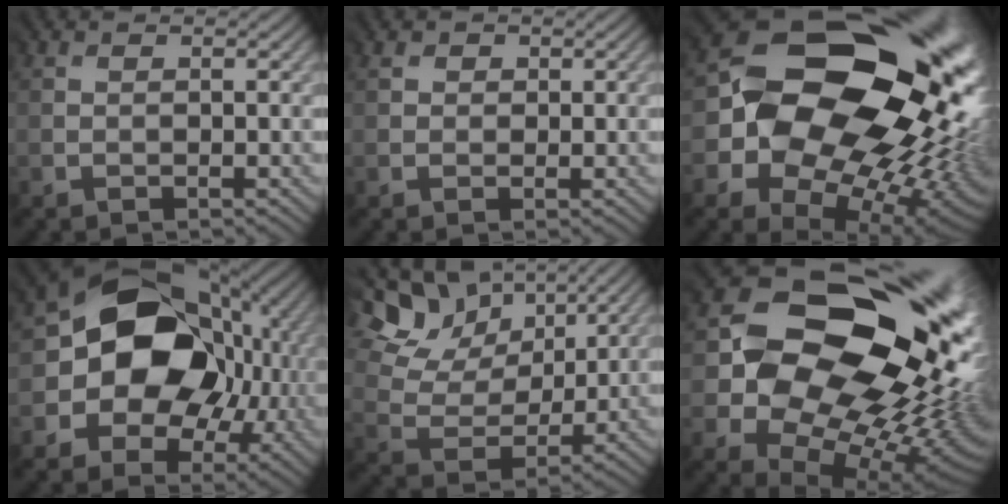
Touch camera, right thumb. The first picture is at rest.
{"total": 1.4, "force": [1.0, 1.0, 0.1], "torque": [-0.005, 0.003, 0.013]}
{"total": 20.6, "force": [2.0, 15.8, 13.0], "torque": [-0.229, -0.043, 0.049]}
{"total": 16.7, "force": [-0.1, 13.9, 9.3], "torque": [-0.146, -0.024, -0.011]}
{"total": 14.3, "force": [8.8, 8.4, 7.5], "torque": [-0.192, 0.037, 0.143]}
{"total": 18.6, "force": [3.4, 13.8, 11.9], "torque": [-0.205, -0.026, 0.086]}